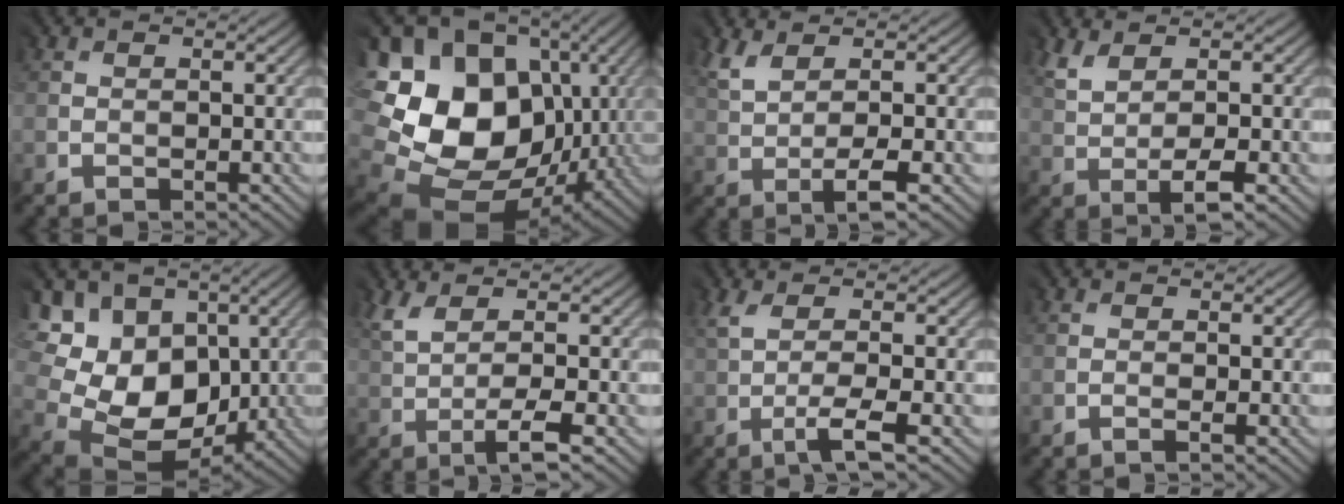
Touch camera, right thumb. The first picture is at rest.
{"total": 19.9, "force": [3.4, 16.1, 11.0], "torque": [-0.276, -0.019, 0.107]}
{"total": 4.2, "force": [1.2, 0.8, 3.9], "torque": [-0.089, 0.003, 0.024]}
{"total": 3.9, "force": [1.3, 1.0, 3.5], "torque": [-0.080, 0.001, 0.026]}
{"total": 14.6, "force": [2.6, 11.5, 8.6], "torque": [-0.202, -0.013, 0.064]}
{"total": 4.5, "force": [0.7, 0.8, 4.4], "torque": [-0.096, 0.006, 0.012]}
{"total": 4.5, "force": [-0.7, 0.6, 4.4], "torque": [-0.096, 0.010, -0.017]}
{"total": 1.0, "force": [-0.1, -0.3, 0.9], "torque": [-0.024, 0.000, -0.005]}